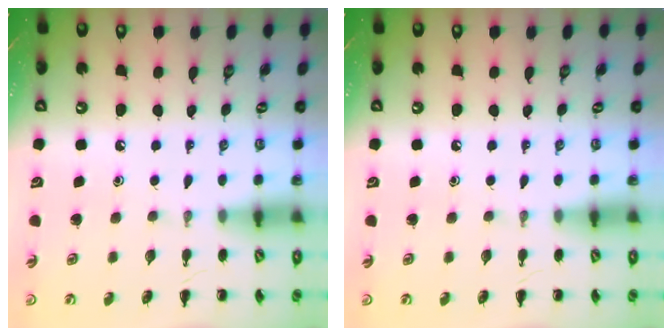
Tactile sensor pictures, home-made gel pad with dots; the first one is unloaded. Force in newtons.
{"total": 0.0}